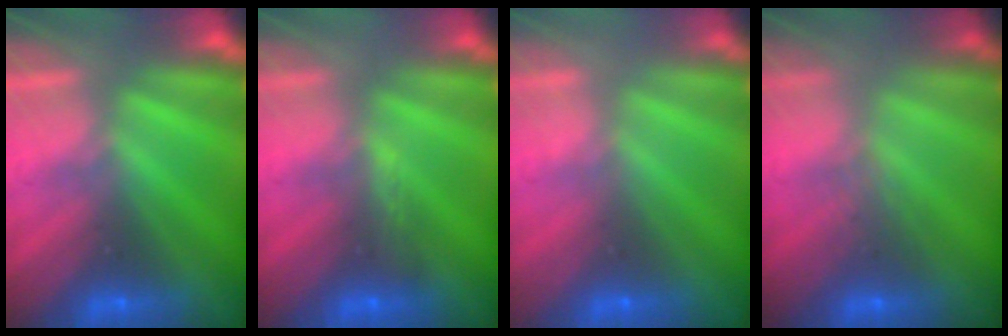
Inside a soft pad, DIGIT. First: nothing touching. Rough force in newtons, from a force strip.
{"total": 2.9}
{"total": 3.6}
{"total": 2.9}